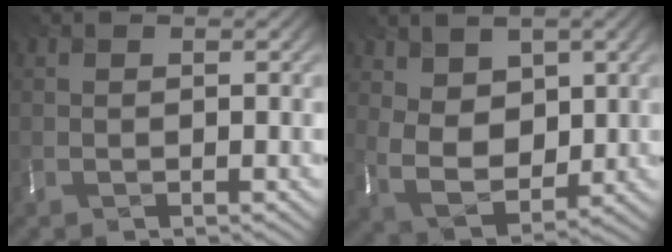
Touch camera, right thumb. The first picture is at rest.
{"total": 6.8, "force": [2.1, 4.7, 4.4], "torque": [-0.111, -0.016, 0.034]}